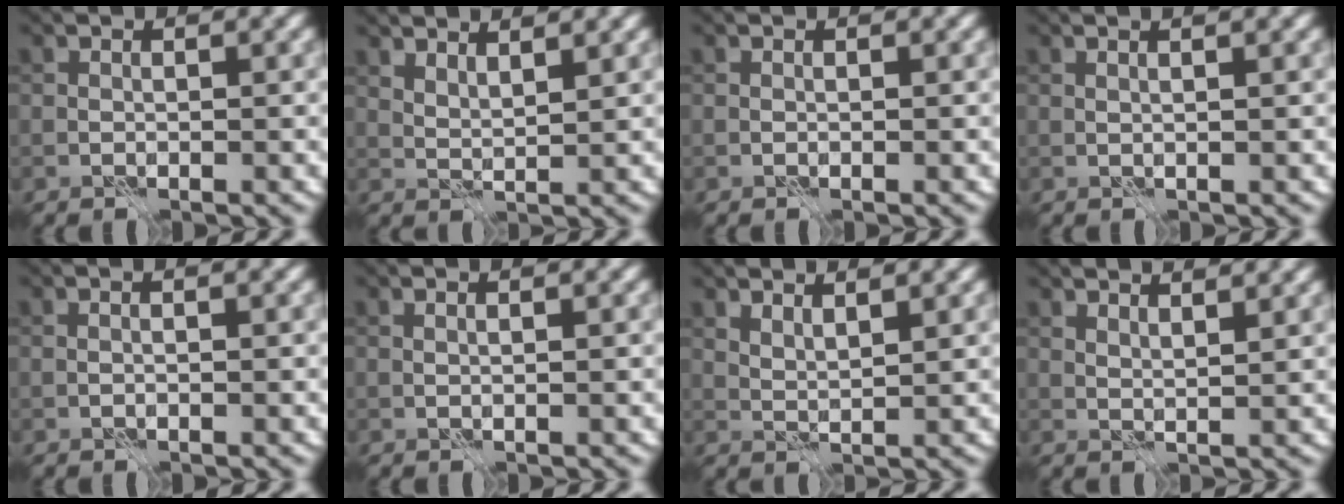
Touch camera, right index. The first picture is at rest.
{"total": 3.2, "force": [2.5, 0.8, 1.8], "torque": [-0.025, 0.004, 0.035]}
{"total": 0.0}
{"total": 3.1, "force": [1.6, 1.2, 2.3], "torque": [-0.015, 0.011, -0.005]}
{"total": 0.8, "force": [0.3, 0.2, 0.8], "torque": [-0.012, -0.007, -0.001]}
{"total": 1.5, "force": [0.8, 0.5, 1.1], "torque": [-0.009, -0.002, -0.001]}
{"total": 2.3, "force": [1.9, 0.5, 1.4], "torque": [-0.025, 0.000, 0.031]}
{"total": 4.7, "force": [3.6, 1.5, 2.7], "torque": [-0.023, 0.026, 0.026]}